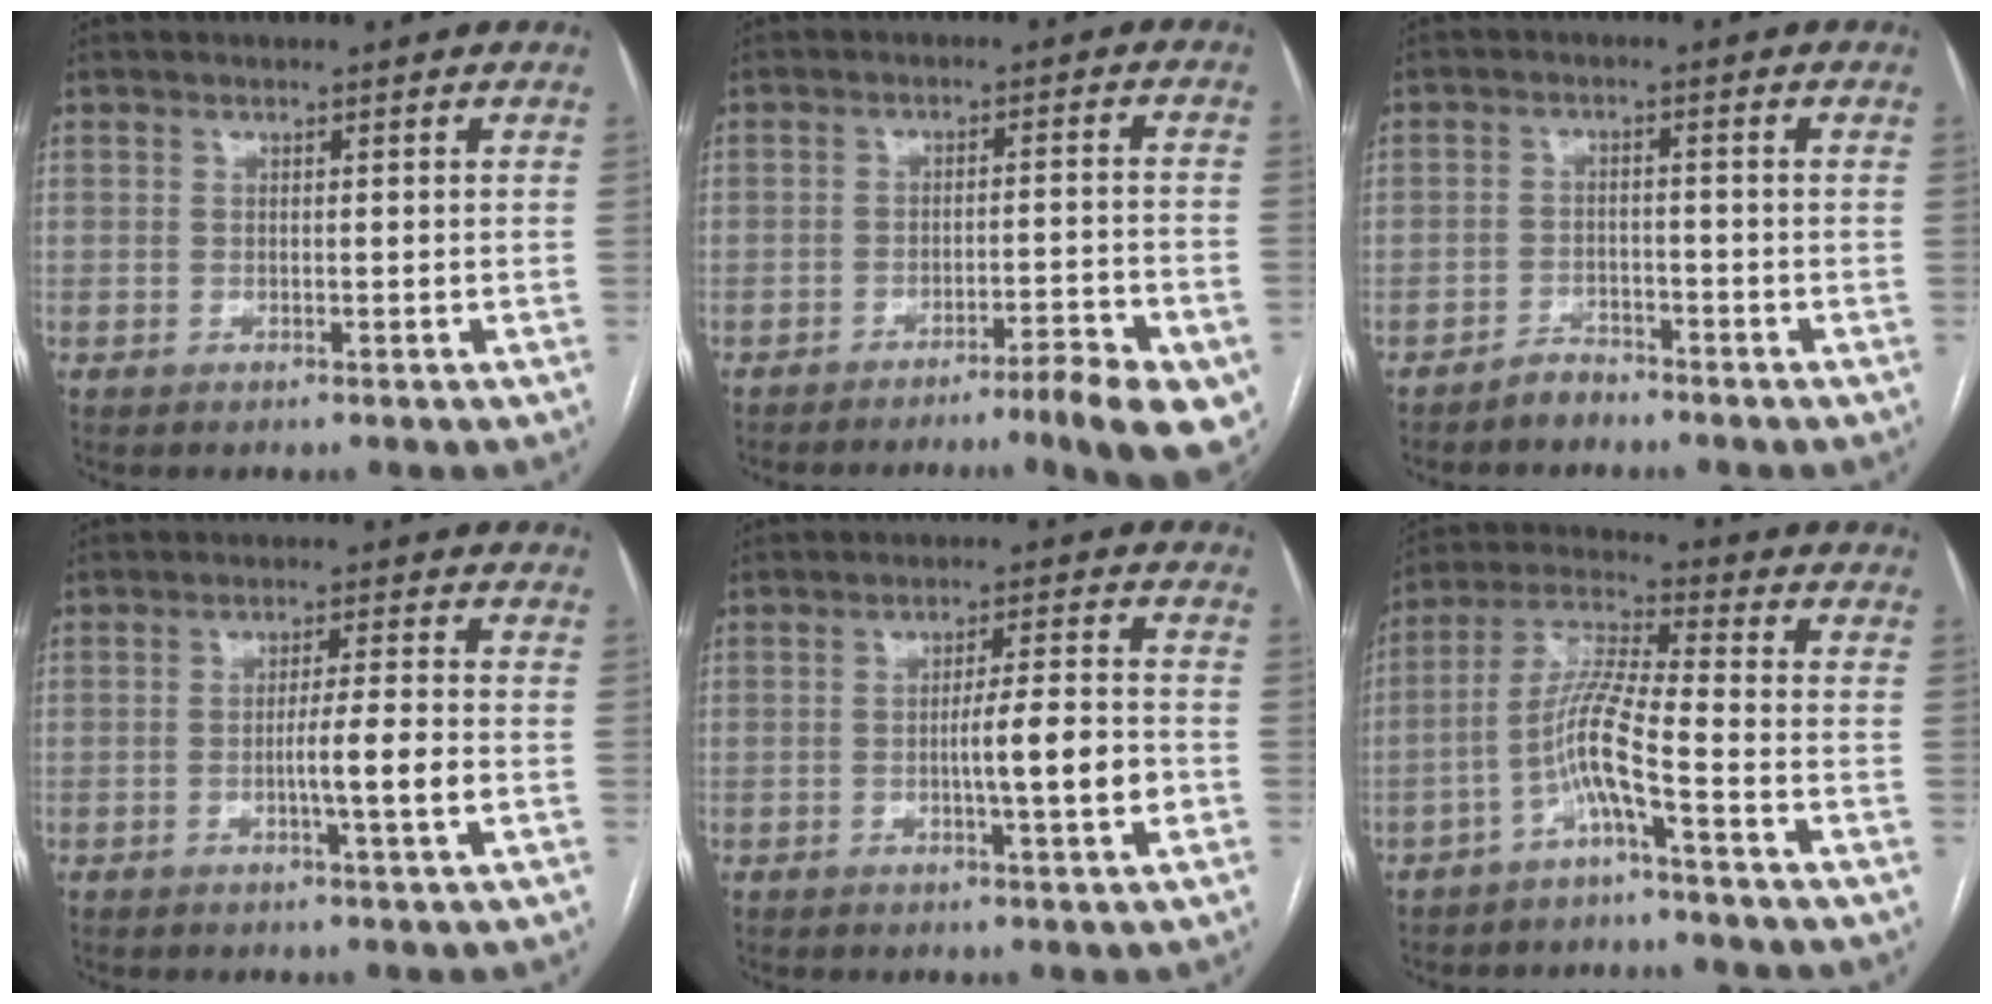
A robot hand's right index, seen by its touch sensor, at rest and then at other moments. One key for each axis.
{"total": 12.6, "fx": -9.0, "fy": 0.8, "fz": 8.8, "tx": -0.060, "ty": 0.019, "tz": -0.122}
{"total": 2.5, "fx": -2.3, "fy": 1.0, "fz": 0.1, "tx": 0.001, "ty": 0.002, "tz": -0.039}
{"total": 5.7, "fx": -1.5, "fy": -0.7, "fz": 5.5, "tx": -0.087, "ty": -0.005, "tz": -0.026}
{"total": 7.3, "fx": -1.7, "fy": 0.0, "fz": 7.1, "tx": -0.109, "ty": 0.002, "tz": -0.026}
{"total": 7.8, "fx": -3.6, "fy": -0.4, "fz": 6.9, "tx": -0.146, "ty": 0.015, "tz": -0.076}